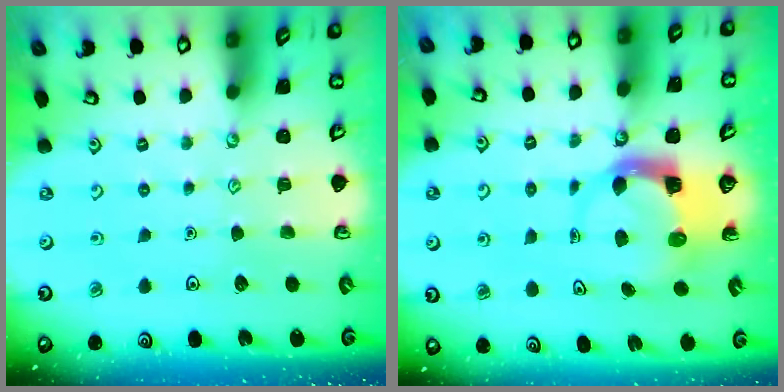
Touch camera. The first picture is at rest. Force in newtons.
{"total": 3.8, "press": 3.8, "slide": 0.6}